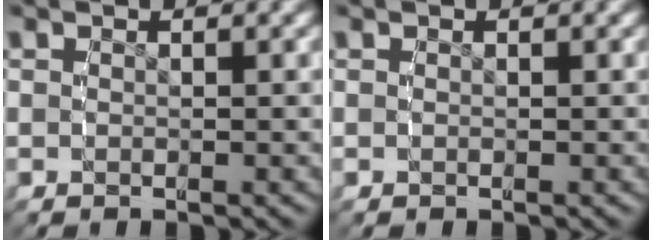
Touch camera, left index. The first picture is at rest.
{"total": 0.0}